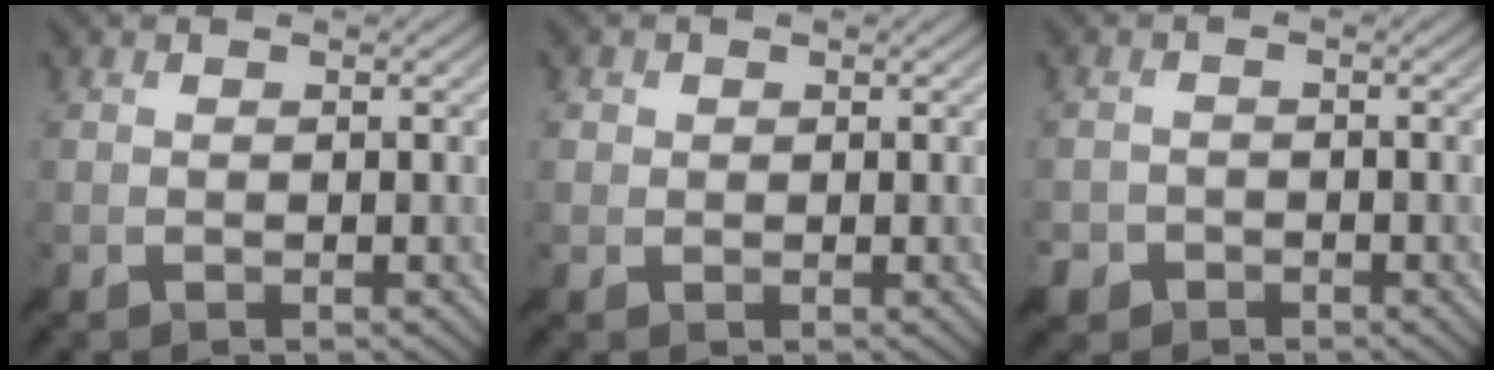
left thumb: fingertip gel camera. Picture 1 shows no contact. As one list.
[{"total": 1.2, "force": [0.3, 1.1, 0.2], "torque": [-0.002, -0.003, 0.002]}, {"total": 2.8, "force": [-1.7, 2.1, 0.5], "torque": [-0.012, -0.001, -0.038]}]